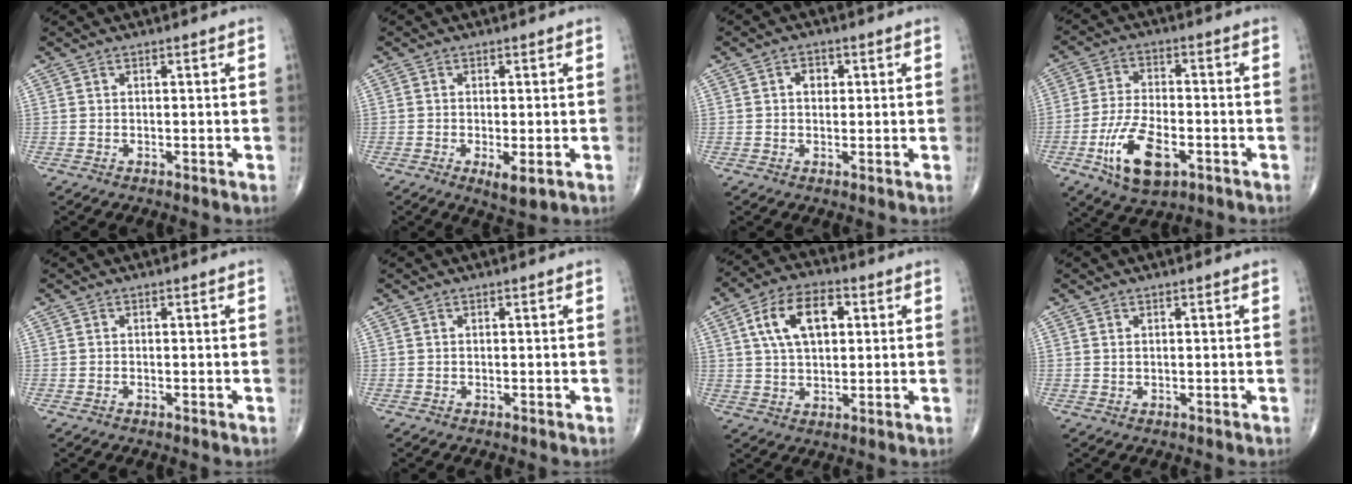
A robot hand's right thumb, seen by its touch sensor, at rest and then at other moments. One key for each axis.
{"total": 4.0, "fx": -1.4, "fy": 1.3, "fz": 3.6, "tx": -0.060, "ty": -0.012, "tz": -0.020}
{"total": 2.8, "fx": 0.6, "fy": 2.1, "fz": 1.7, "tx": -0.015, "ty": 0.004, "tz": 0.007}
{"total": 12.1, "fx": -4.9, "fy": 5.7, "fz": 9.5, "tx": -0.176, "ty": 0.010, "tz": -0.084}
{"total": 0.0}
{"total": 0.0}
{"total": 11.9, "fx": 3.4, "fy": 6.8, "fz": 9.2, "tx": -0.151, "ty": 0.009, "tz": 0.055}
{"total": 0.7, "fx": 0.3, "fy": 0.4, "fz": 0.5, "tx": -0.008, "ty": 0.000, "tz": 0.008}